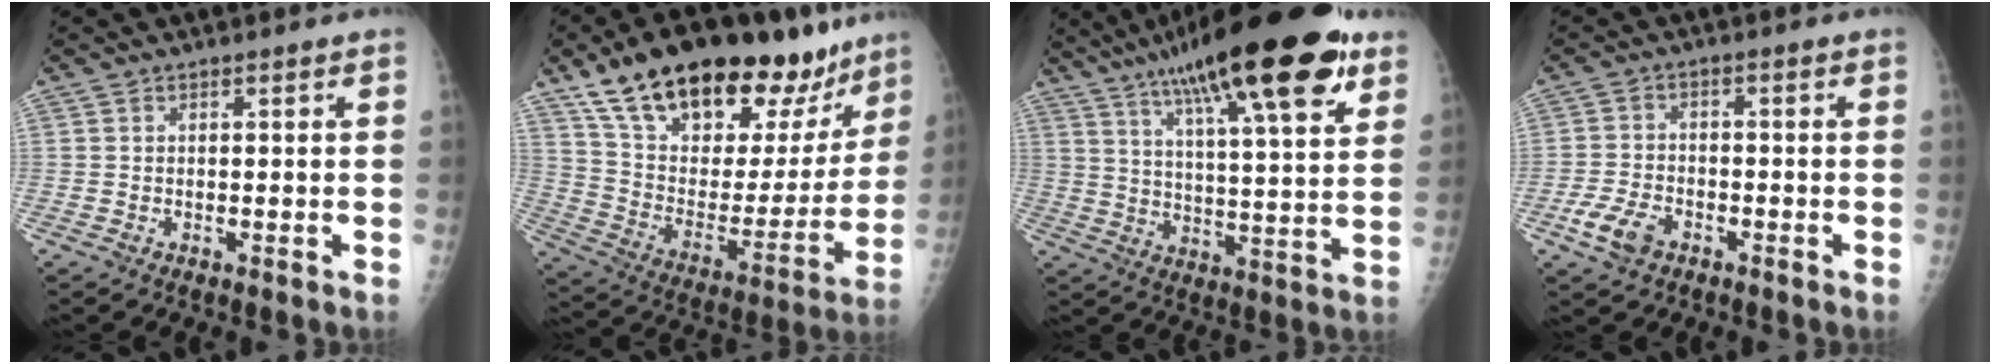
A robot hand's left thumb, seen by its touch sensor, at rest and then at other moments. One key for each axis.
{"total": 31.5, "fx": 21.6, "fy": 13.4, "fz": 18.6, "tx": -0.255, "ty": -0.051, "tz": 0.346}
{"total": 25.5, "fx": 15.0, "fy": 6.1, "fz": 19.8, "tx": -0.303, "ty": -0.027, "tz": 0.230}
{"total": 5.9, "fx": -3.2, "fy": 3.7, "fz": 3.3, "tx": -0.067, "ty": 0.013, "tz": -0.059}